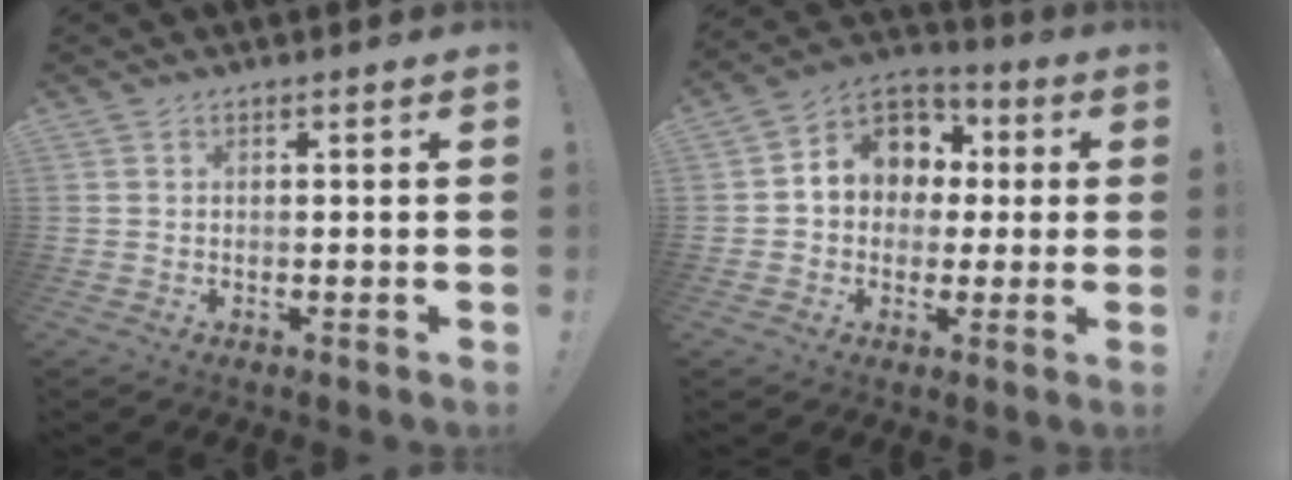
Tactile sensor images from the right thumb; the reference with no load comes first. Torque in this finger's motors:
{"motor_torque": [1.41, 1.37, 1.15, -0.20, 0.03]}